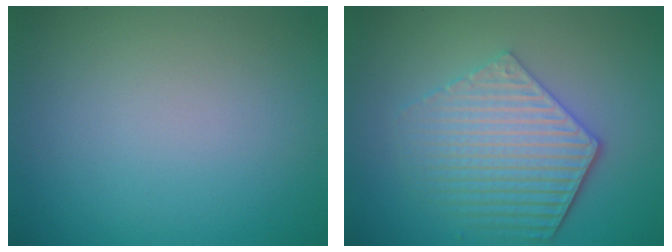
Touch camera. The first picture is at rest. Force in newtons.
{"total": 5.1, "press": 4.3, "slide": 2.8}